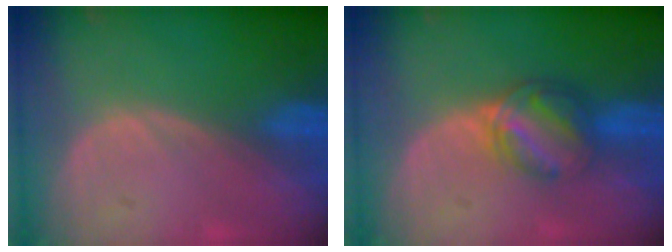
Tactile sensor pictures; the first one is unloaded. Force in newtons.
{"total": 6.2, "press": 5.3, "slide": 3.2}